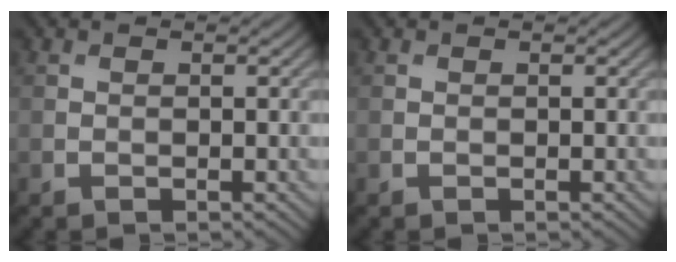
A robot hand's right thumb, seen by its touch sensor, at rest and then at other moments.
{"total": 0.0}